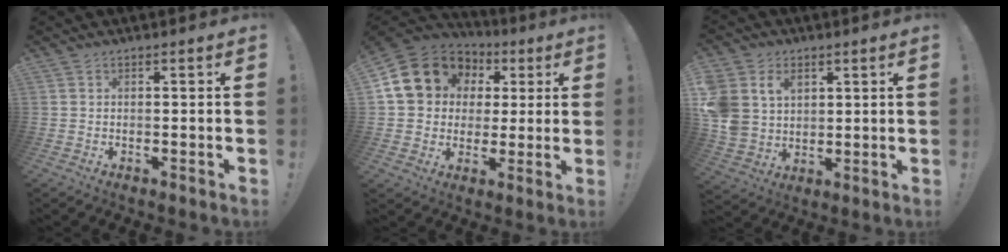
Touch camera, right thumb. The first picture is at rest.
{"total": 17.1, "force": [5.5, 14.3, 7.5], "torque": [-0.124, -0.015, 0.125]}
{"total": 11.5, "force": [4.5, 9.2, 5.1], "torque": [-0.113, -0.023, 0.092]}